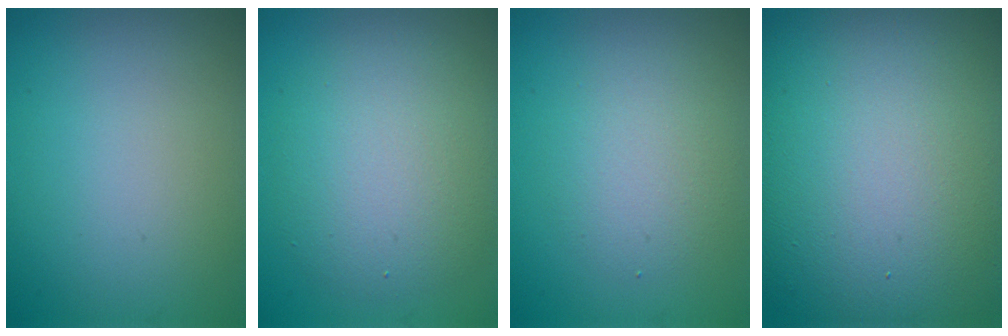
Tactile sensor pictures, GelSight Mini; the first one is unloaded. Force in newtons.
{"total": 5.9, "press": 5.9, "slide": 0.5}
{"total": 2.8, "press": 2.8, "slide": 0.2}
{"total": 18.0, "press": 17.9, "slide": 1.8}